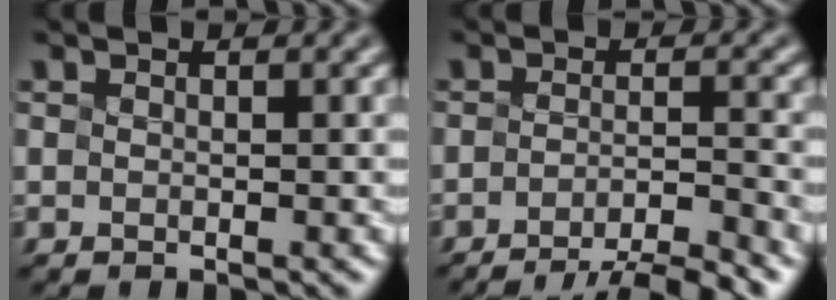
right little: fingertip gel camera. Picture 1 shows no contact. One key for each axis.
{"total": 5.6, "fx": -4.2, "fy": 1.0, "fz": 3.6, "tx": -0.052, "ty": 0.001, "tz": -0.067}